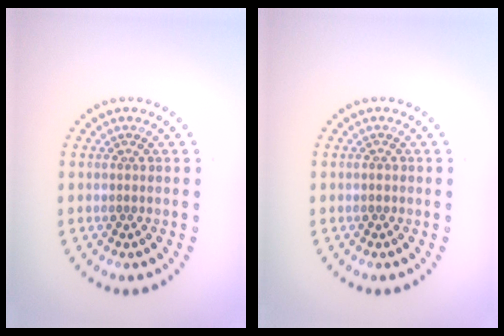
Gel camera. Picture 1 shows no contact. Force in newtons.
{"total": 0.8, "press": 0.8, "slide": 0.1}